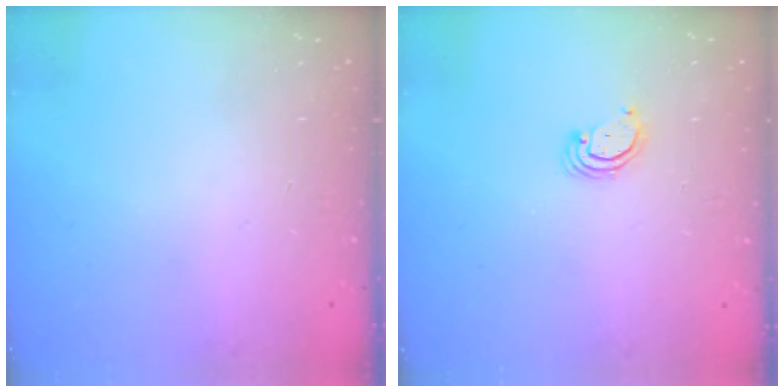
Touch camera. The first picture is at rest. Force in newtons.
{"total": 2.3, "press": 2.3, "slide": 0.2}